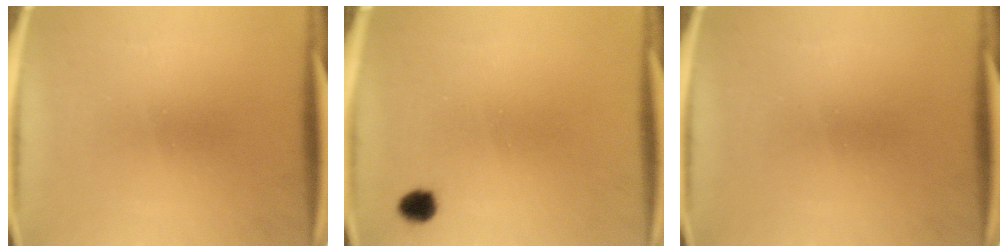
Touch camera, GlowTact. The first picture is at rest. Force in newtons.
{"total": 2.4}
{"total": 0.0}